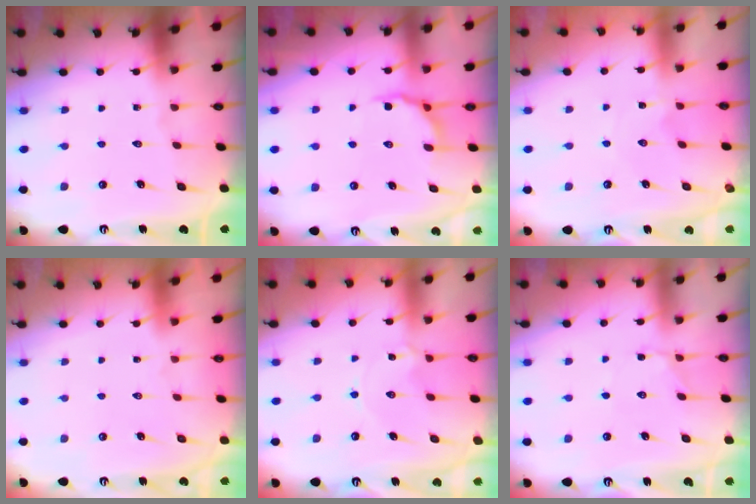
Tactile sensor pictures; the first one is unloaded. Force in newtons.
{"total": 5.6, "press": 5.1, "slide": 2.3}
{"total": 0.6, "press": 0.6, "slide": 0.1}
{"total": 1.6, "press": 1.6, "slide": 0.1}
{"total": 2.4, "press": 2.4, "slide": 0.3}
{"total": 2.3, "press": 2.2, "slide": 0.6}